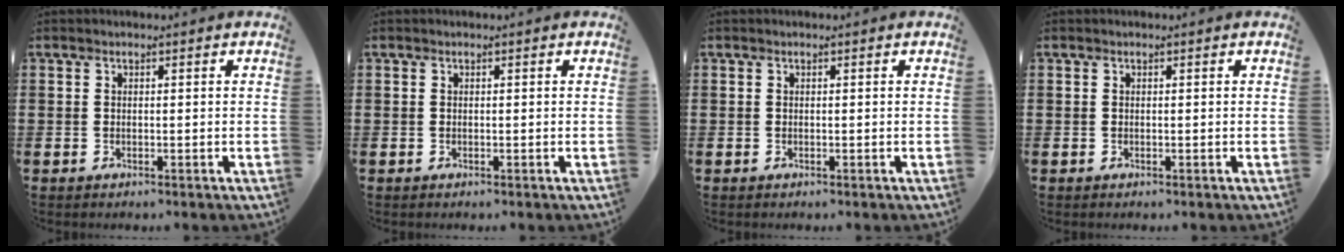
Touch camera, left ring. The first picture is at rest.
{"total": 0.0}
{"total": 0.0}
{"total": 0.0}